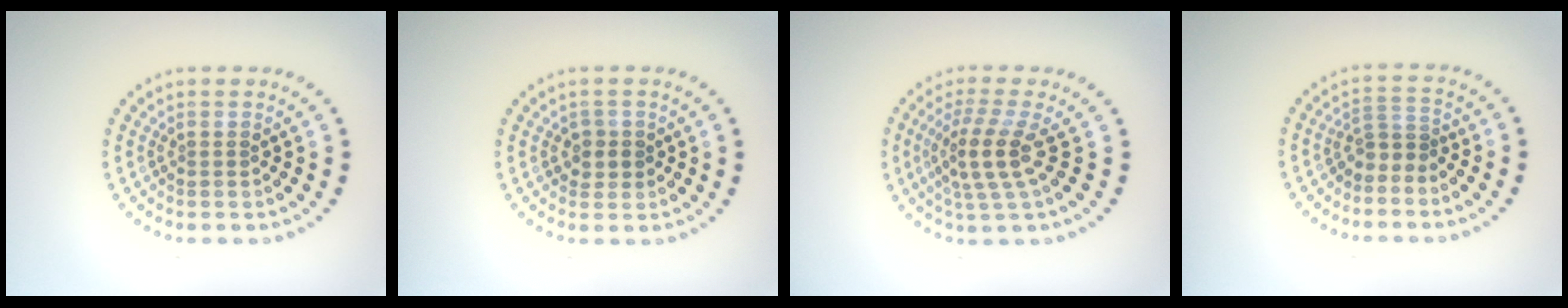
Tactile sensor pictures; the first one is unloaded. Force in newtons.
{"total": 1.6, "press": 1.4, "slide": 0.8}
{"total": 3.6, "press": 2.9, "slide": 2.1}
{"total": 2.0, "press": 1.3, "slide": 1.6}